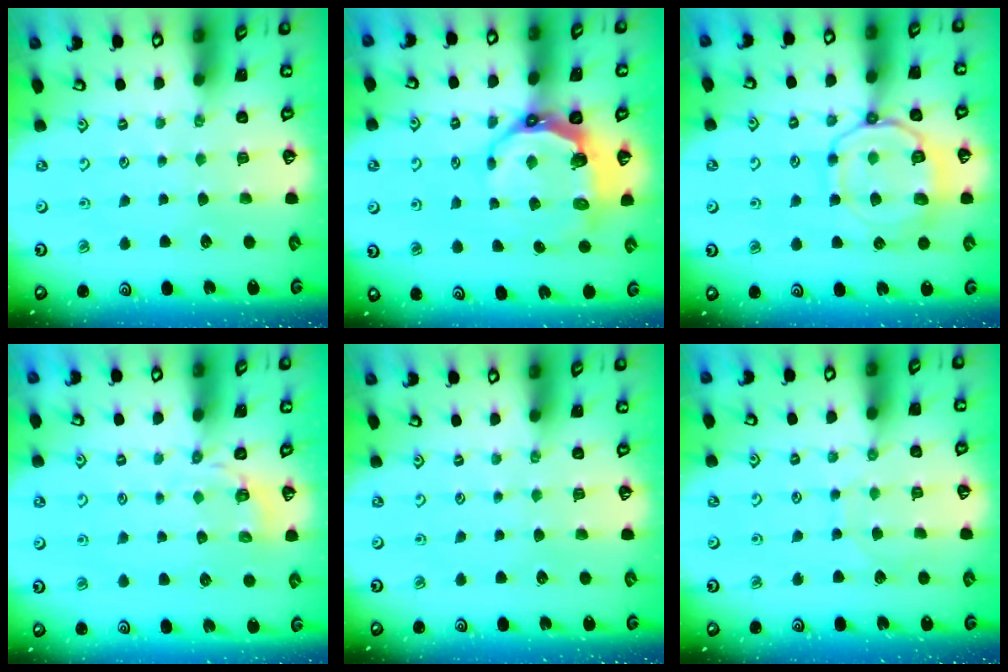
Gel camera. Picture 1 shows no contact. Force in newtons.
{"total": 9.5, "press": 8.3, "slide": 4.5}
{"total": 13.5, "press": 13.4, "slide": 1.3}
{"total": 3.1, "press": 2.1, "slide": 2.3}
{"total": 0.0}
{"total": 6.0, "press": 6.0, "slide": 0.2}